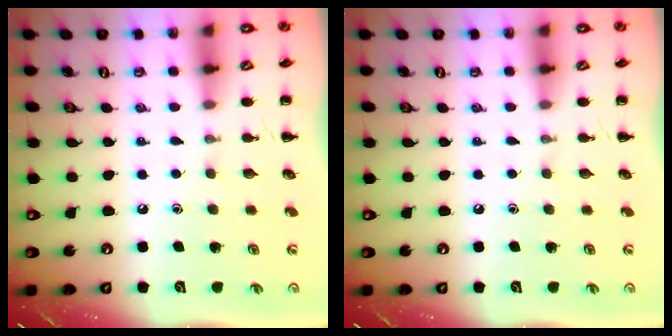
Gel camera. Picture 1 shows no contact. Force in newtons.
{"total": 0.0}